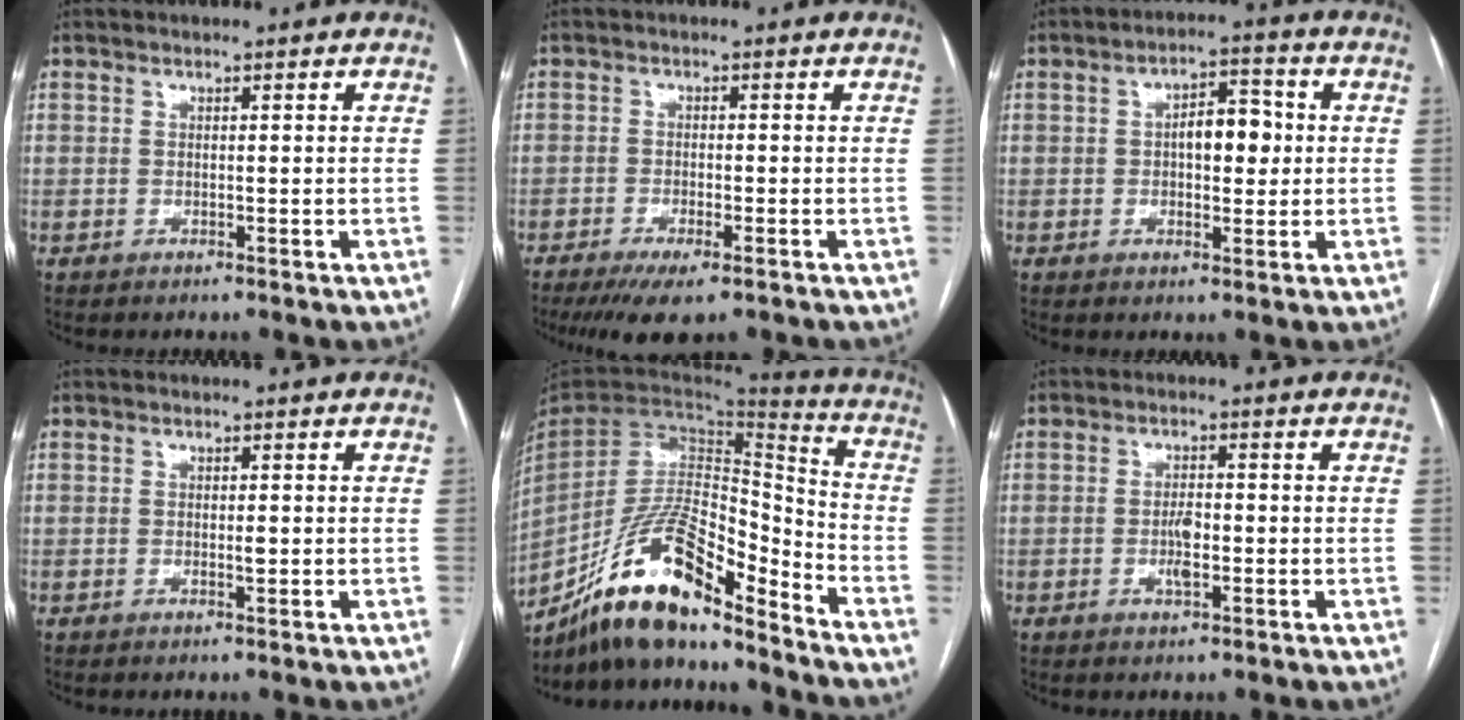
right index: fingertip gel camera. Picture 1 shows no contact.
{"total": 6.2, "force": [-4.2, 1.3, 4.3], "torque": [-0.067, -0.013, -0.064]}
{"total": 6.3, "force": [0.4, 3.0, 5.5], "torque": [-0.084, 0.019, 0.006]}
{"total": 1.1, "force": [-0.1, 0.2, 1.0], "torque": [-0.018, -0.002, -0.001]}
{"total": 16.9, "force": [-13.1, 4.0, 10.0], "torque": [-0.186, 0.023, -0.236]}
{"total": 3.1, "force": [-0.8, 1.0, 2.8], "torque": [-0.055, 0.001, -0.012]}